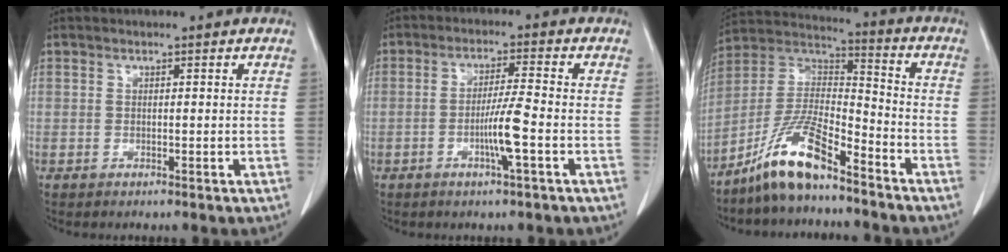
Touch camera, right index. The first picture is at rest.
{"total": 5.5, "force": [-1.8, -0.5, 5.2], "torque": [-0.103, -0.005, -0.034]}
{"total": 12.2, "force": [-9.0, 2.0, 8.1], "torque": [-0.170, 0.009, -0.172]}